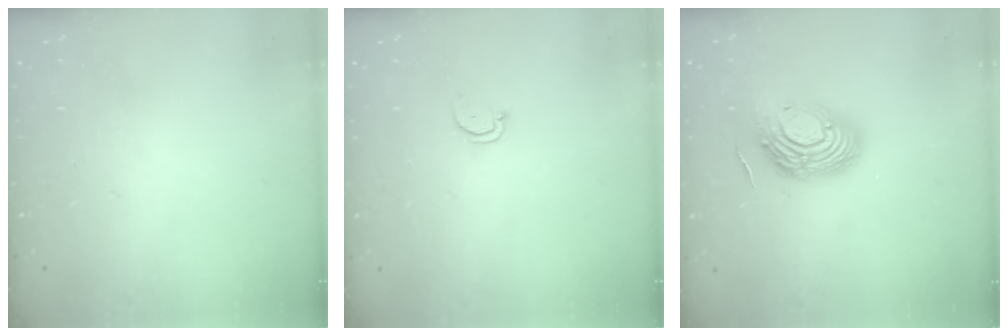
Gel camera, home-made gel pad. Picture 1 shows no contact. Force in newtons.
{"total": 2.2, "press": 2.2, "slide": 0.2}
{"total": 14.4, "press": 14.3, "slide": 1.2}